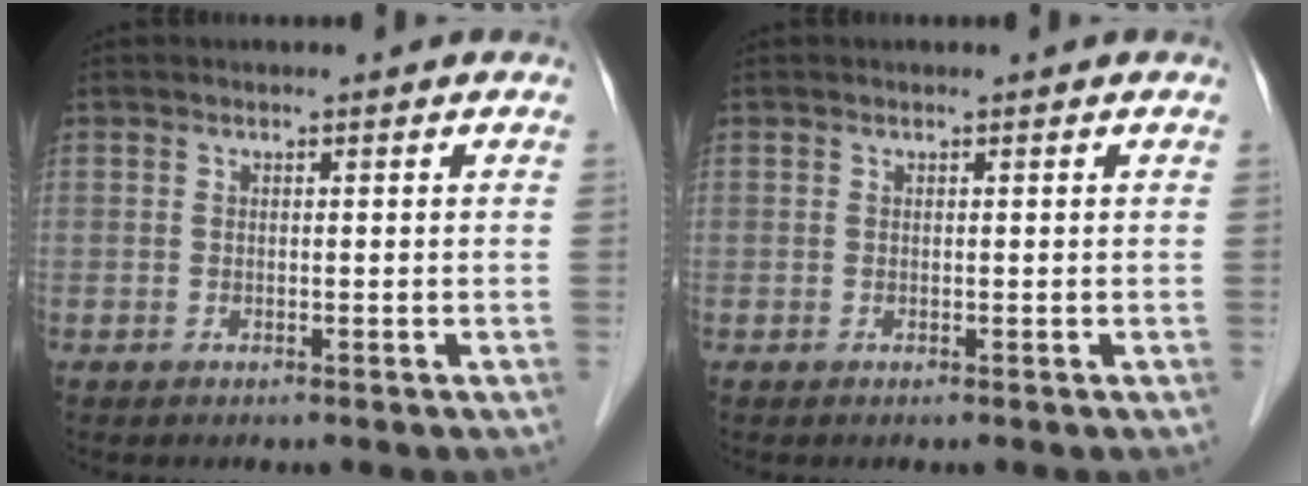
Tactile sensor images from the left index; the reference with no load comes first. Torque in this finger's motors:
{"motor_torque": [0.18, 0.06, 0.02, 0.01]}